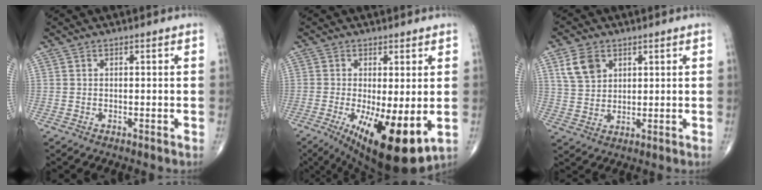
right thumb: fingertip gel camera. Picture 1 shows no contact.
{"total": 14.5, "force": [-3.4, 4.6, 13.3], "torque": [-0.205, -0.027, -0.038]}
{"total": 6.5, "force": [3.1, 4.6, 3.5], "torque": [-0.051, -0.009, 0.063]}